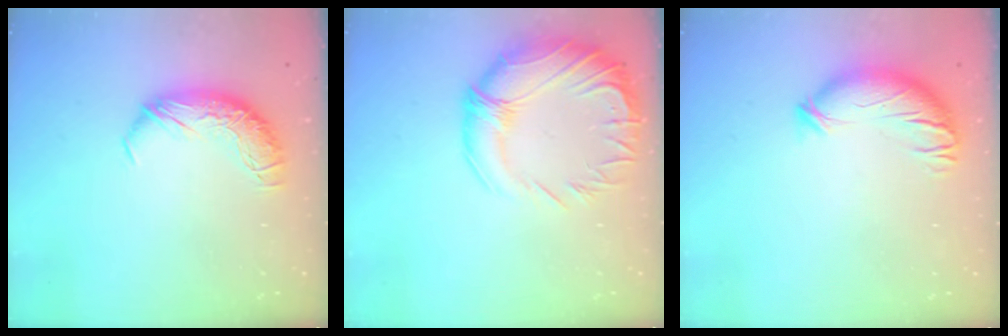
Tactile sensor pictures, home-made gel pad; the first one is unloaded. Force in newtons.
{"total": 5.4, "press": 4.7, "slide": 2.6}
{"total": 3.8, "press": 3.0, "slide": 2.2}